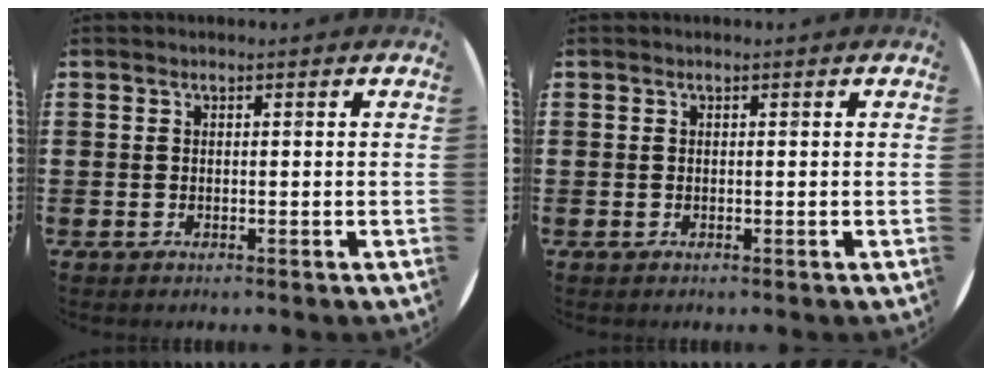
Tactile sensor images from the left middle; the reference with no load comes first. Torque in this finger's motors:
{"motor_torque": [-0.03, 0.02, 0.00, 0.00]}